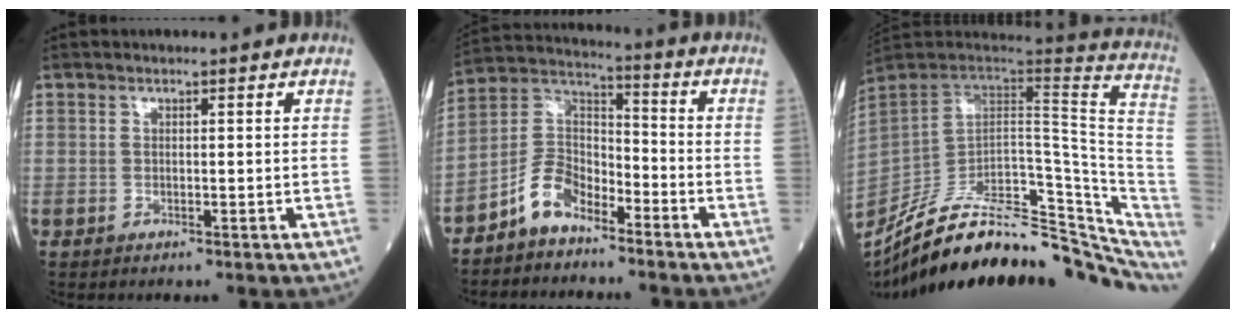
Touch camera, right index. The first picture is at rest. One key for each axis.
{"total": 7.8, "fx": -5.5, "fy": 4.1, "fz": 3.7, "tx": -0.079, "ty": 0.022, "tz": -0.113}
{"total": 30.0, "fx": -23.4, "fy": 8.8, "fz": 16.5, "tx": -0.198, "ty": -0.006, "tz": -0.333}